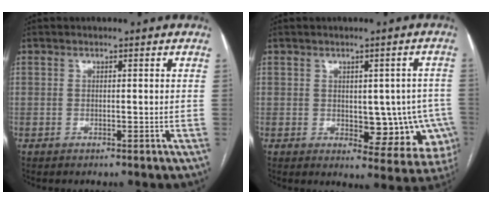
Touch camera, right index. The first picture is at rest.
{"total": 10.2, "force": [-1.5, 5.2, 8.6], "torque": [-0.081, 0.014, -0.002]}